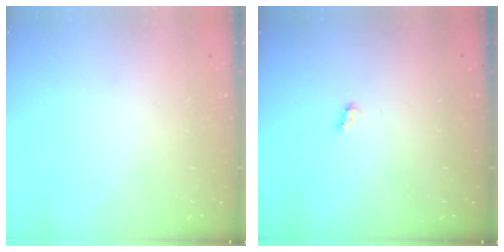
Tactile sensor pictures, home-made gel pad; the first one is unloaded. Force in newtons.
{"total": 2.6, "press": 2.6, "slide": 0.4}